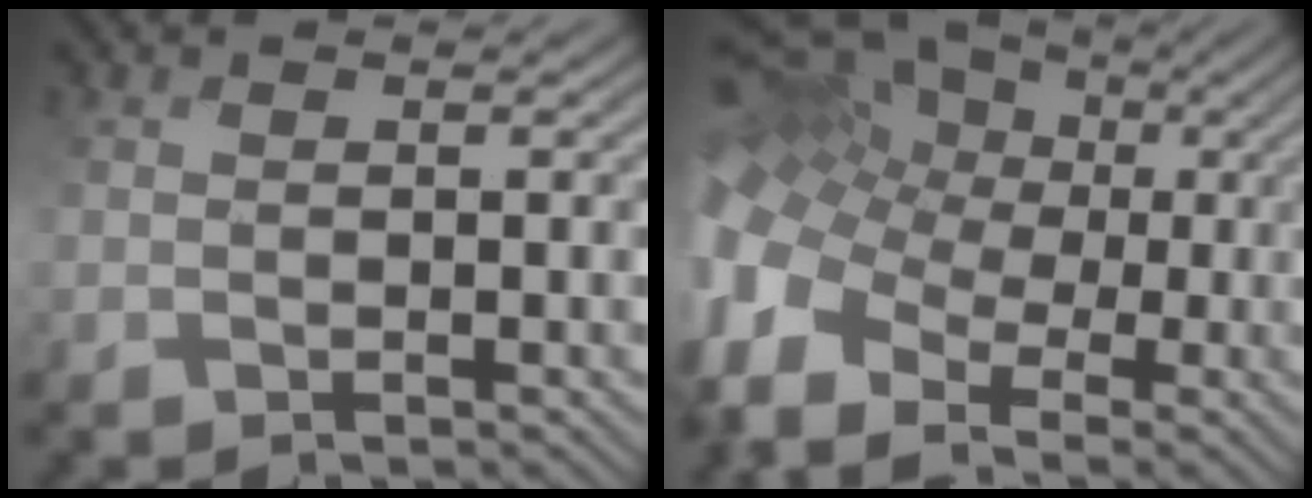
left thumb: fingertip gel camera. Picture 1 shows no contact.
{"total": 14.1, "force": [-1.9, 10.5, 9.2], "torque": [-0.263, -0.010, -0.003]}